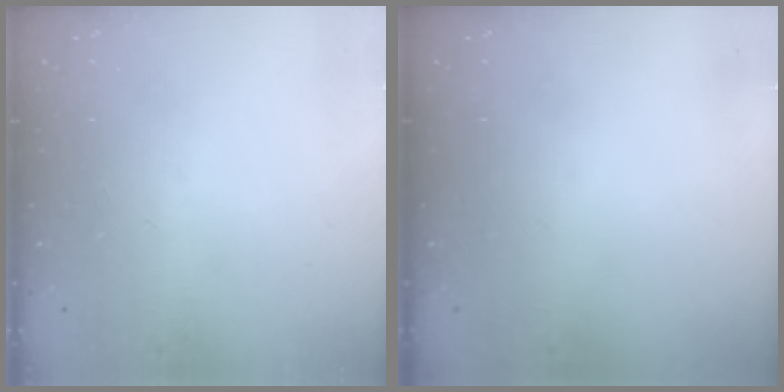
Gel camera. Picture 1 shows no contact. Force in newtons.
{"total": 0.0}